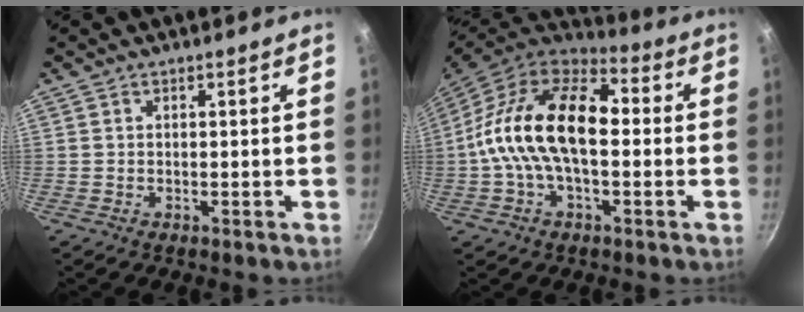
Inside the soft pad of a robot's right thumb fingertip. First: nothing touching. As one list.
[{"total": 19.7, "force": [0.1, 11.1, 16.2], "torque": [-0.271, 0.035, -0.020]}]